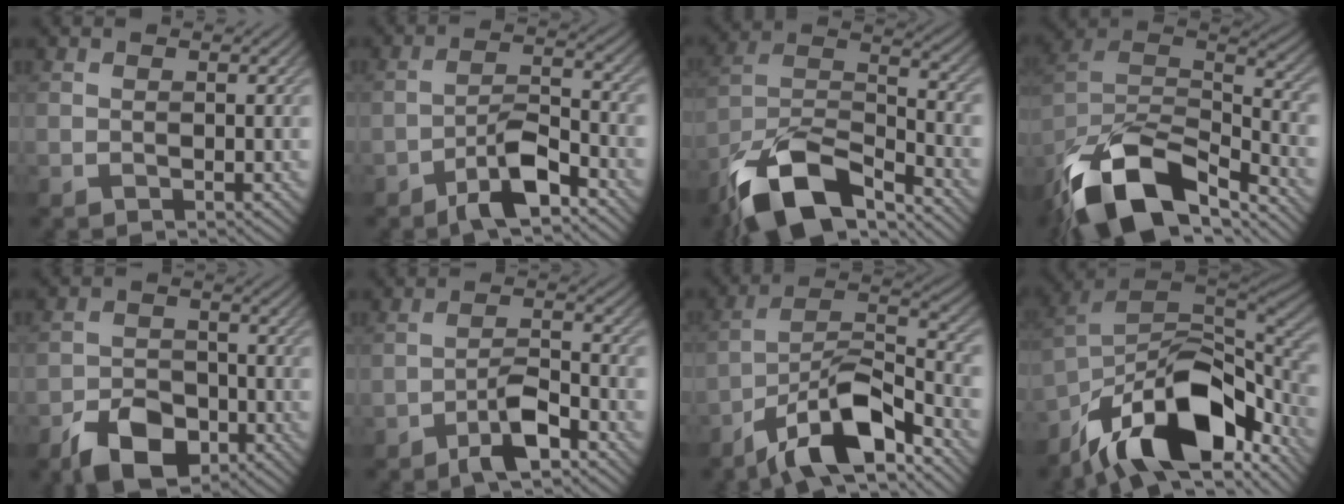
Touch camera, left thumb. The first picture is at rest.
{"total": 7.1, "force": [-4.8, 1.9, 4.9], "torque": [-0.085, 0.010, -0.092]}
{"total": 14.0, "force": [-9.9, 5.2, 8.5], "torque": [-0.177, -0.013, -0.196]}
{"total": 17.2, "force": [-11.9, 6.9, 10.4], "torque": [-0.252, -0.038, -0.197]}
{"total": 7.4, "force": [-4.5, 4.4, 3.9], "torque": [-0.071, -0.005, -0.088]}
{"total": 5.4, "force": [-3.6, 1.4, 3.8], "torque": [-0.067, 0.010, -0.071]}
{"total": 13.3, "force": [-9.2, 3.9, 8.9], "torque": [-0.150, 0.005, -0.181]}
{"total": 16.9, "force": [-10.3, 7.5, 11.1], "torque": [-0.219, -0.019, -0.184]}